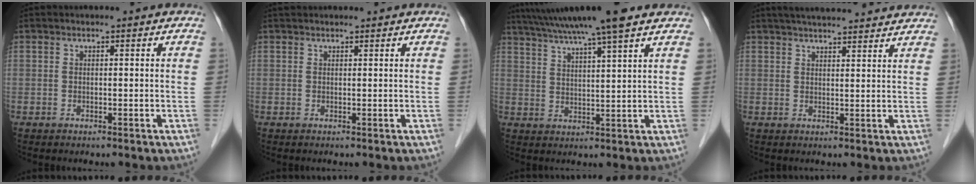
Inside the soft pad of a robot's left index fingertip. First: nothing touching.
{"total": 2.5, "force": [2.4, 0.5, 0.7], "torque": [-0.009, 0.033, 0.038]}
{"total": 14.1, "force": [11.4, -0.2, 8.2], "torque": [-0.147, 0.027, 0.173]}
{"total": 14.2, "force": [13.0, 1.7, 5.6], "torque": [-0.084, 0.039, 0.169]}